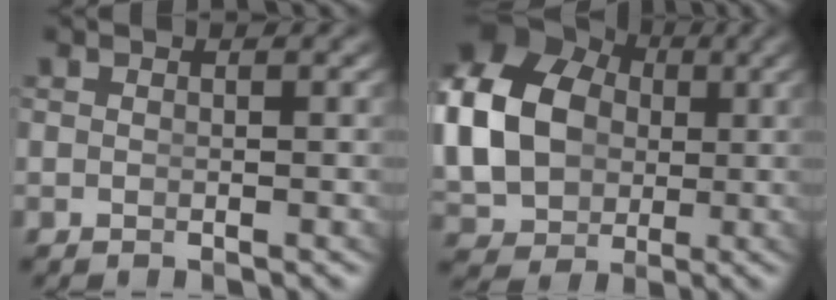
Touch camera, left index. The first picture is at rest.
{"total": 11.4, "force": [1.2, 9.1, 6.9], "torque": [-0.156, -0.031, 0.039]}